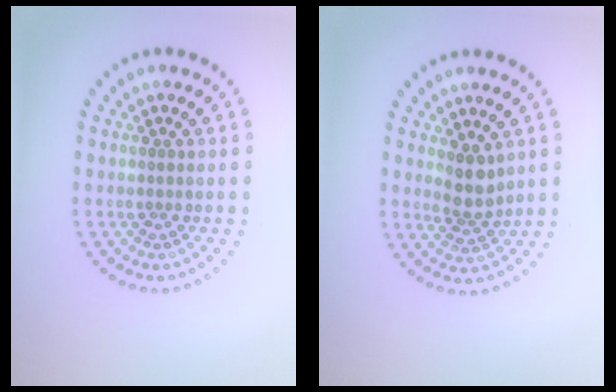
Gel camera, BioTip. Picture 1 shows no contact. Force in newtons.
{"total": 2.6, "press": 2.1, "slide": 1.5}